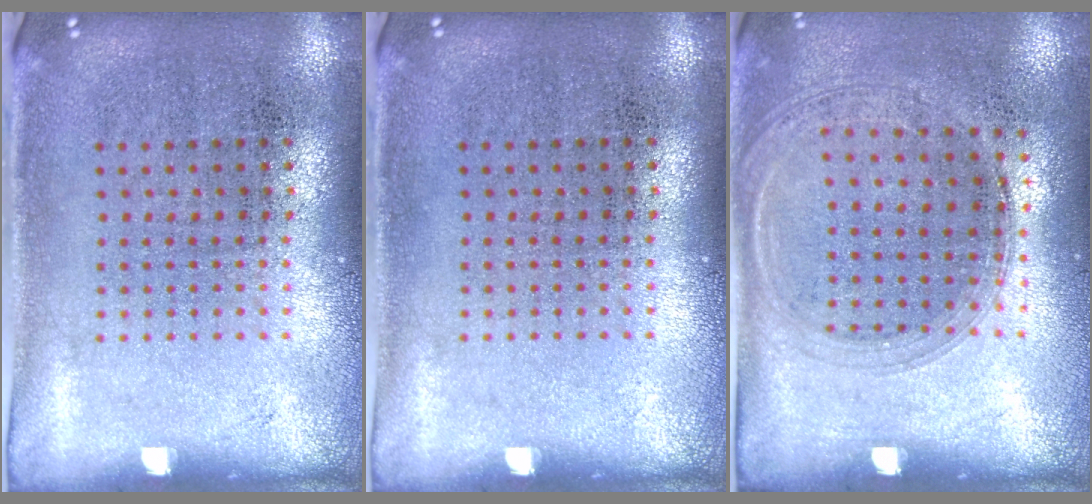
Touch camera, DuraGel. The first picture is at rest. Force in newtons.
{"total": 0.0}
{"total": 1.3, "press": 1.2, "slide": 0.5}